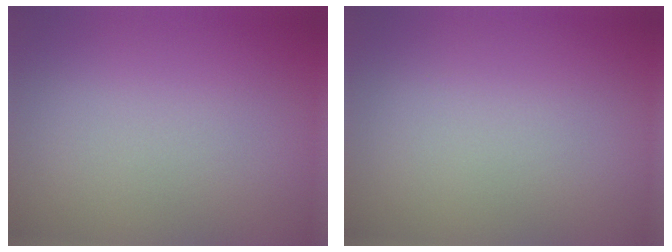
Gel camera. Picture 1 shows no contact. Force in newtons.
{"total": 0.0}